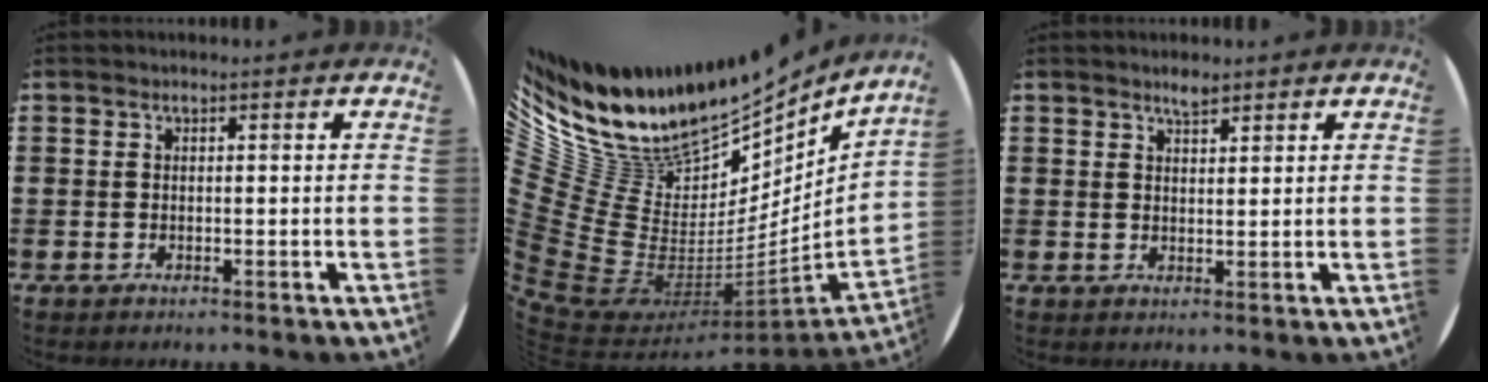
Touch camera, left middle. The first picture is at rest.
{"total": 12.3, "force": [7.8, 8.3, 4.6], "torque": [-0.144, -0.097, 0.144]}
{"total": 1.9, "force": [1.7, 0.5, 0.7], "torque": [-0.007, -0.001, 0.030]}